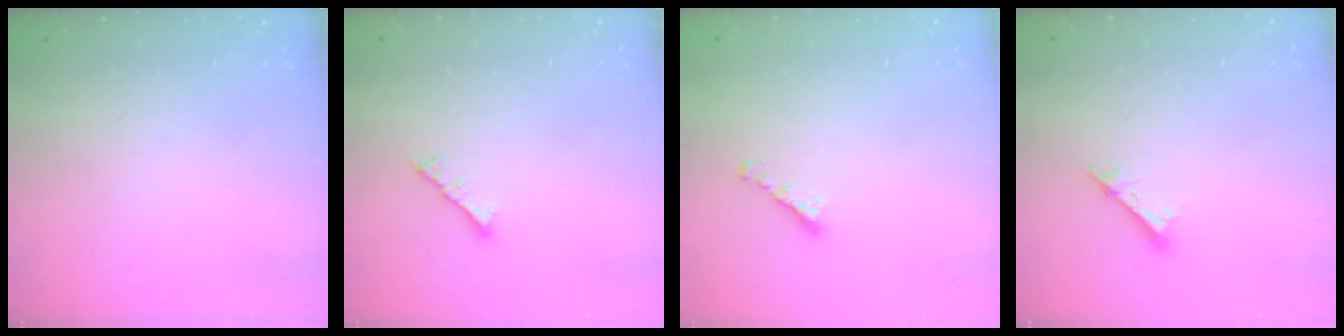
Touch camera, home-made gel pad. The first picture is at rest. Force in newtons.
{"total": 2.8, "press": 2.8, "slide": 0.6}
{"total": 2.2, "press": 2.1, "slide": 0.5}
{"total": 2.6, "press": 2.6, "slide": 0.2}